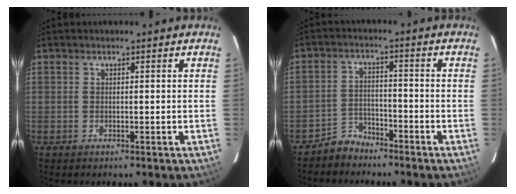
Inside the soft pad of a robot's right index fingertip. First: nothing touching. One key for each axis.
{"total": 4.6, "fx": -4.0, "fy": 2.2, "fz": 0.1, "tx": -0.008, "ty": 0.017, "tz": -0.073}